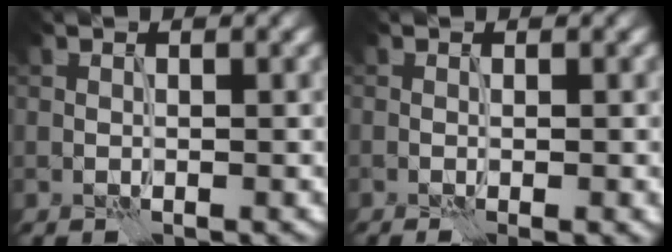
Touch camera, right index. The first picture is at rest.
{"total": 0.9, "force": [-0.2, -0.1, 0.9], "torque": [-0.013, -0.002, -0.006]}